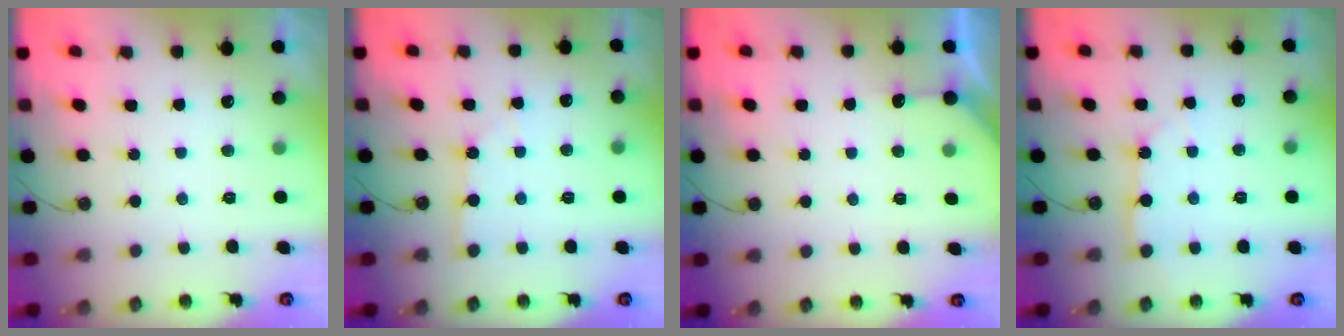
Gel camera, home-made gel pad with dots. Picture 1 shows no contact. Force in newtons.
{"total": 2.6, "press": 2.6, "slide": 0.3}
{"total": 4.0, "press": 4.0, "slide": 0.4}
{"total": 3.0, "press": 3.0, "slide": 0.4}